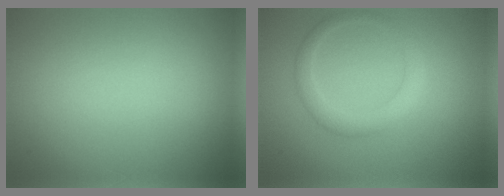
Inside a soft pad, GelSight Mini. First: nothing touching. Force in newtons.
{"total": 2.4, "press": 2.4, "slide": 0.1}